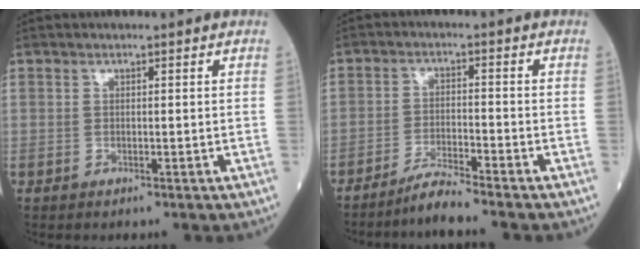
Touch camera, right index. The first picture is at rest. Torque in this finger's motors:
{"motor_torque": [-0.19, -0.36, 0.08, 0.02]}